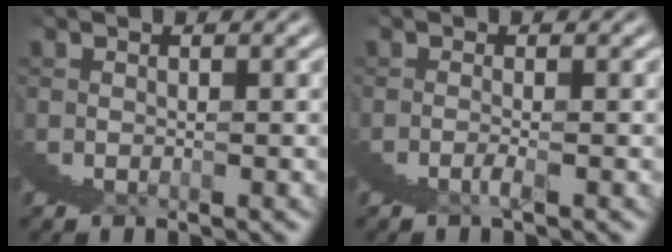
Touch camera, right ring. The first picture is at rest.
{"total": 1.3, "force": [-0.9, -0.6, 0.7], "torque": [-0.012, 0.002, -0.013]}